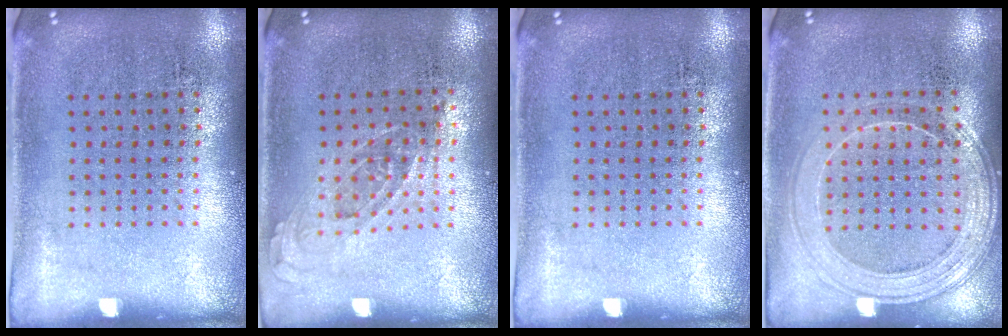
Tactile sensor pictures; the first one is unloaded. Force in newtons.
{"total": 0.8, "press": 0.7, "slide": 0.3}
{"total": 0.0}
{"total": 1.6, "press": 1.5, "slide": 0.4}